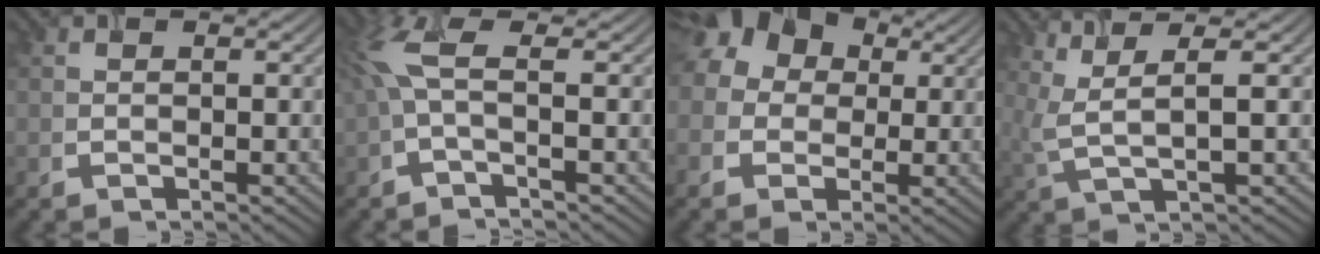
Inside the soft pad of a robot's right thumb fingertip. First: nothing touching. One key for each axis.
{"total": 4.1, "fx": 0.1, "fy": 0.8, "fz": 4.0, "tx": -0.094, "ty": 0.005, "tz": -0.002}
{"total": 12.8, "fx": 3.6, "fy": 10.4, "fz": 6.7, "tx": -0.157, "ty": 0.029, "tz": 0.039}
{"total": 4.1, "fx": 1.4, "fy": 0.7, "fz": 3.7, "tx": -0.090, "ty": 0.006, "tz": 0.039}